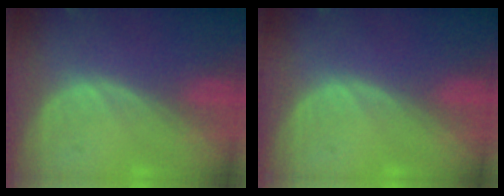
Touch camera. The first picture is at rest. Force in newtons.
{"total": 0.0}